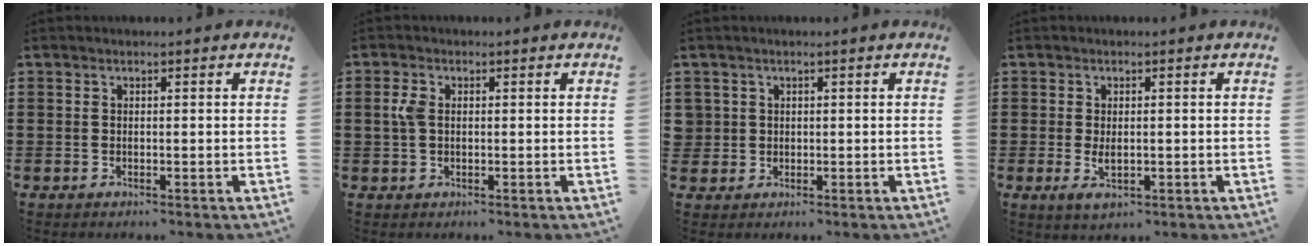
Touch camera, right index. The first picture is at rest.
{"total": 2.7, "force": [0.4, 1.7, 2.1], "torque": [-0.061, 0.003, 0.001]}
{"total": 1.7, "force": [0.2, 1.7, 0.1], "torque": [-0.010, 0.008, 0.002]}
{"total": 2.6, "force": [-0.2, 1.2, 2.3], "torque": [-0.054, -0.003, -0.005]}